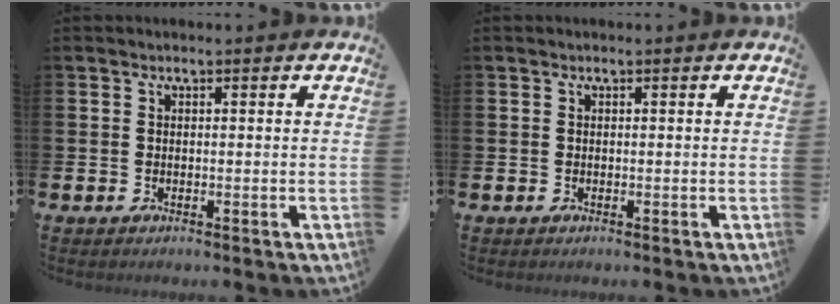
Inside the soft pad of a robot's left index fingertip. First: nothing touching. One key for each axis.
{"total": 0.0}